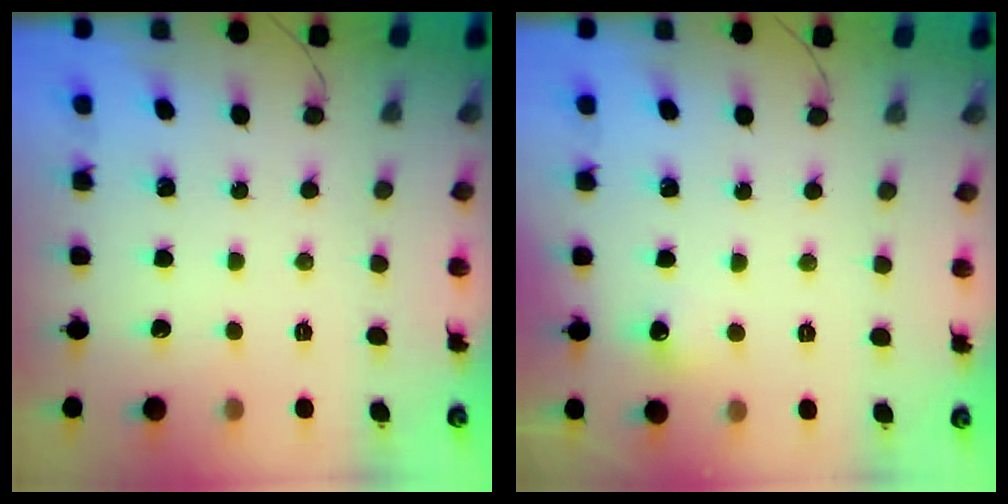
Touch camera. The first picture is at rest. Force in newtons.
{"total": 4.8, "press": 4.7, "slide": 1.1}